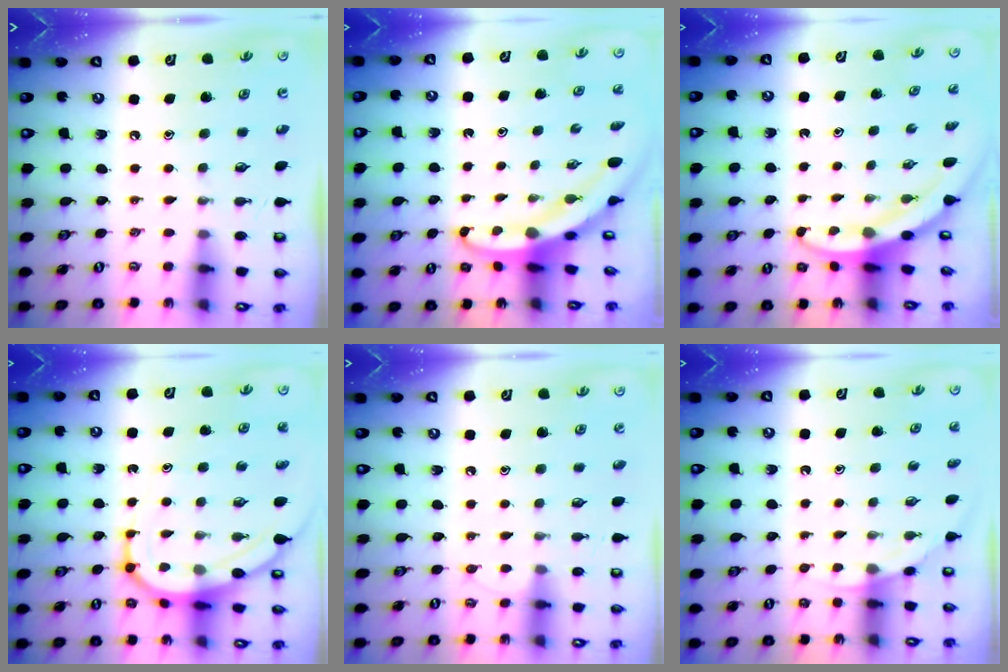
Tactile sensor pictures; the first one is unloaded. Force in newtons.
{"total": 5.4, "press": 5.4, "slide": 0.3}
{"total": 3.4, "press": 3.4, "slide": 0.1}
{"total": 9.2, "press": 9.1, "slide": 0.8}
{"total": 4.6, "press": 4.5, "slide": 0.5}
{"total": 3.2, "press": 3.2, "slide": 0.2}